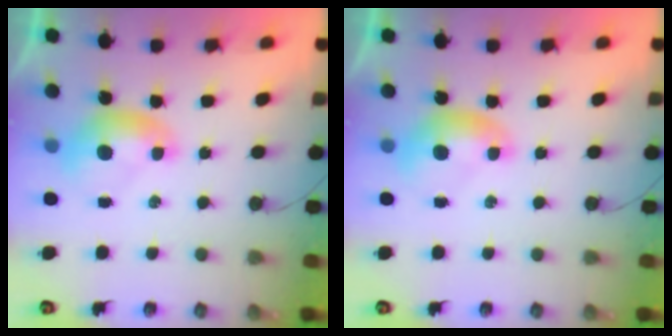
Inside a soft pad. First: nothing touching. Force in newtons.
{"total": 0.0}